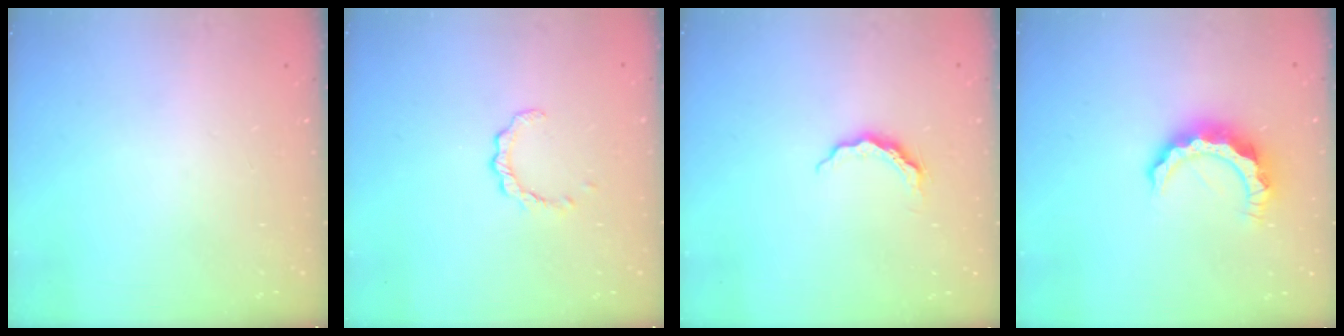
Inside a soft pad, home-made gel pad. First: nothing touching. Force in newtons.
{"total": 2.6, "press": 2.5, "slide": 0.3}
{"total": 5.9, "press": 5.9, "slide": 0.6}
{"total": 9.0, "press": 9.0, "slide": 0.3}